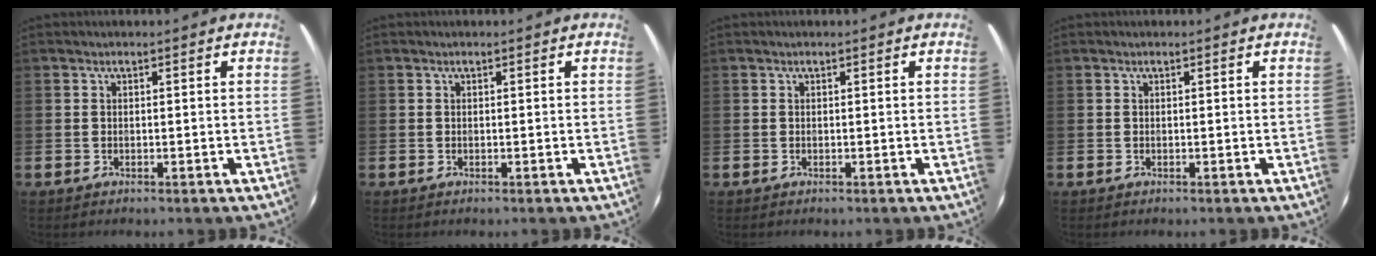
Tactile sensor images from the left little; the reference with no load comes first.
{"total": 0.0}
{"total": 0.0}
{"total": 0.0}